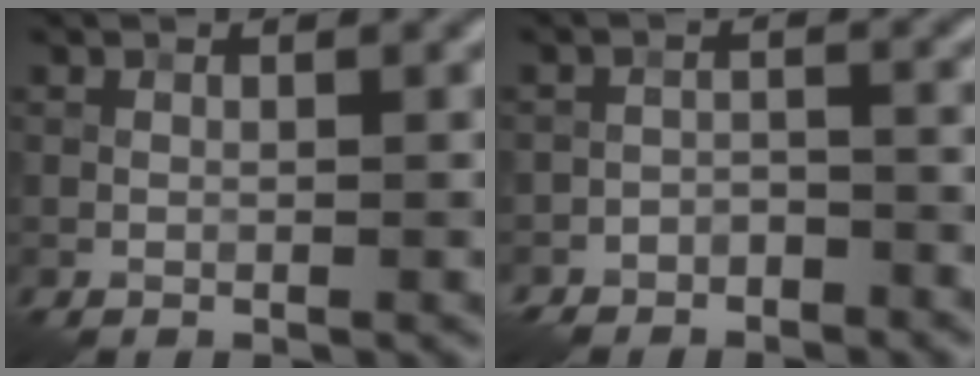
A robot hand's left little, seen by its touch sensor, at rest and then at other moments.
{"total": 3.3, "force": [-3.0, 1.5, 0.1], "torque": [0.010, 0.015, -0.044]}